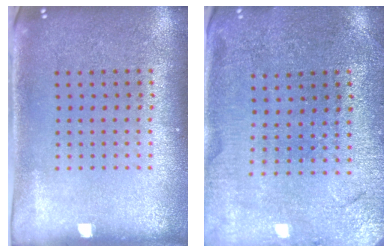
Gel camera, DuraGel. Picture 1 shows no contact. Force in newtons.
{"total": 0.5, "press": 0.5, "slide": 0.2}